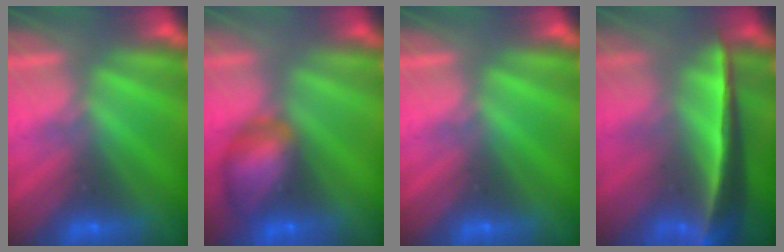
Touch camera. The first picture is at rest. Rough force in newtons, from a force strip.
{"total": 5.9}
{"total": 0.0}
{"total": 5.8}